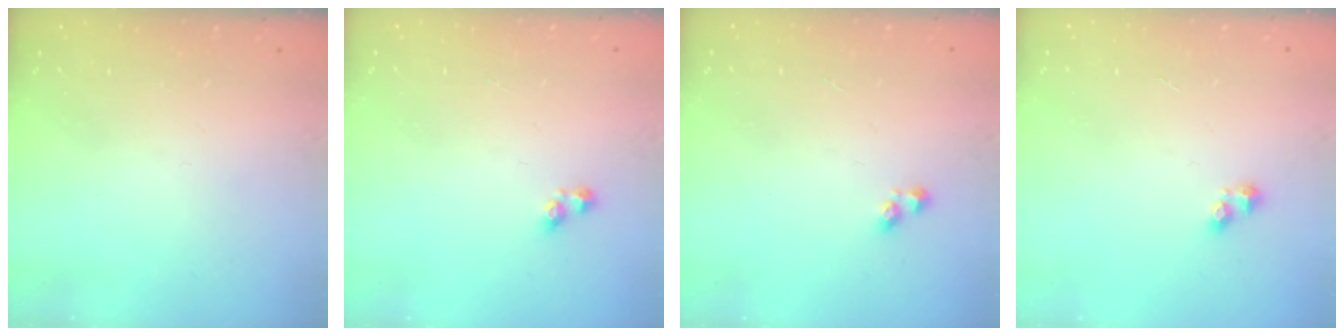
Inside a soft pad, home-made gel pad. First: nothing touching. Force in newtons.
{"total": 2.9, "press": 2.9, "slide": 0.4}
{"total": 2.4, "press": 2.3, "slide": 0.6}
{"total": 2.5, "press": 2.5, "slide": 0.3}